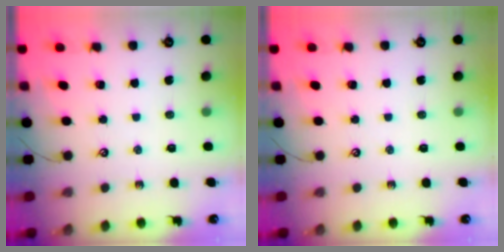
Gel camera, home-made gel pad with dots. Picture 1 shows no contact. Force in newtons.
{"total": 0.0}